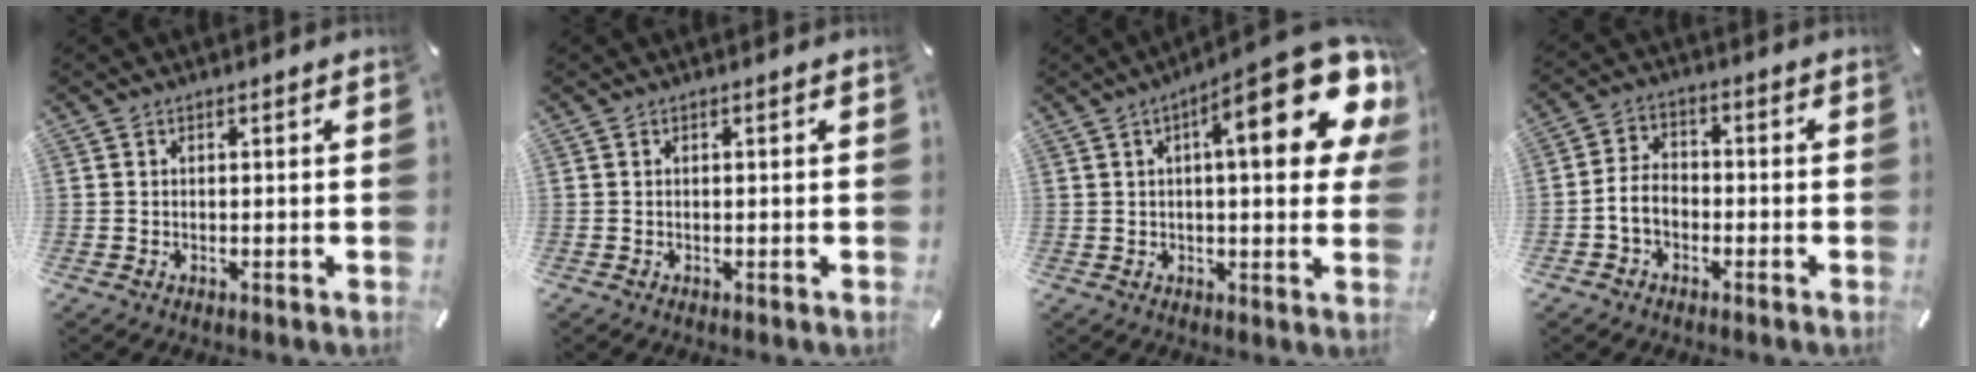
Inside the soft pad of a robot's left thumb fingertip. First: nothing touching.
{"total": 0.0}
{"total": 21.5, "force": [8.3, 6.4, 18.8], "torque": [-0.253, -0.049, 0.118]}
{"total": 5.8, "force": [-2.2, 4.1, 3.5], "torque": [-0.072, 0.014, -0.042]}